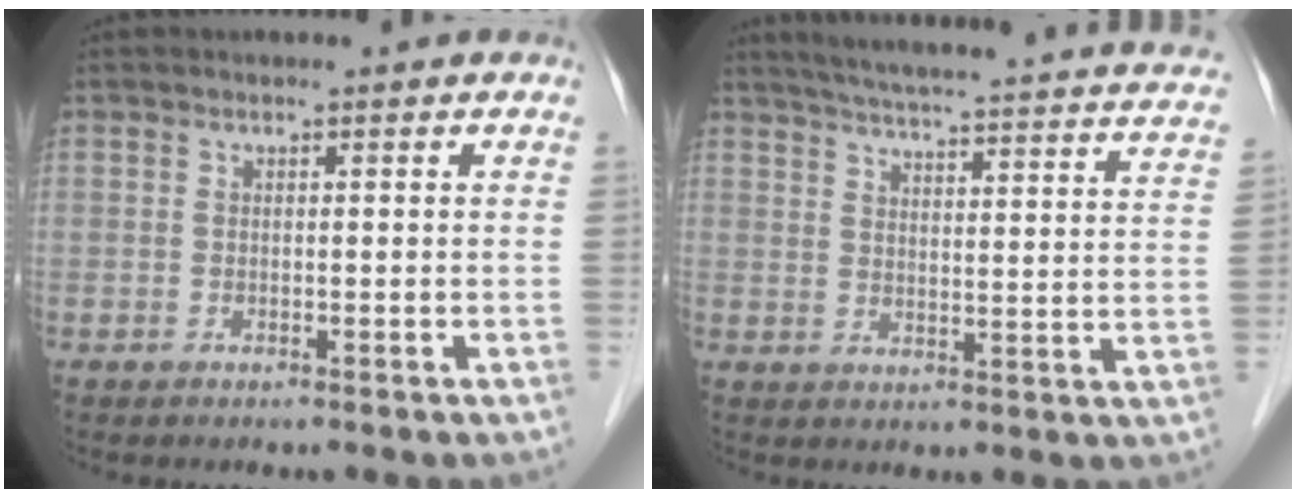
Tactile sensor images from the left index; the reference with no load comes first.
{"total": 28.4, "force": [25.8, 2.2, 11.6], "torque": [-0.175, -0.040, 0.307]}